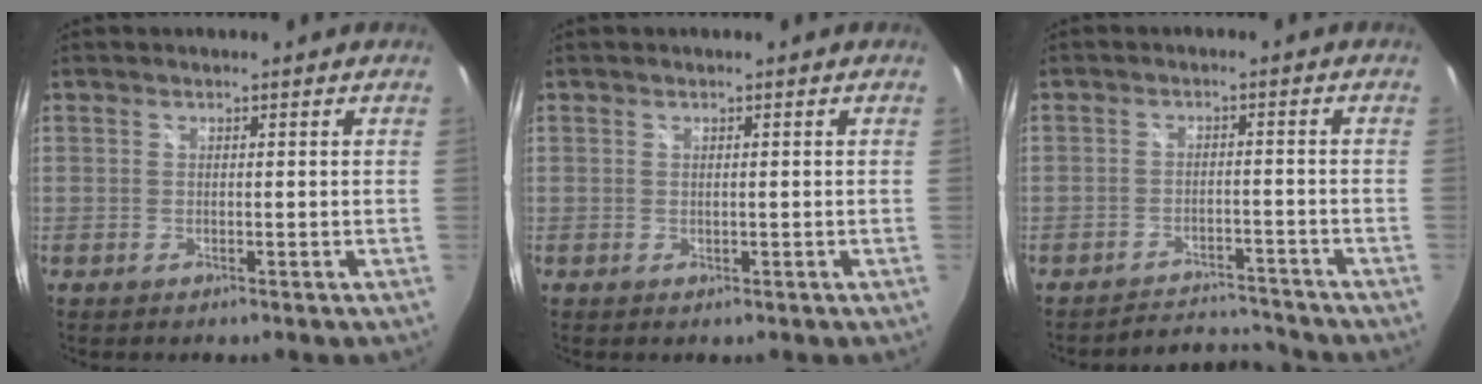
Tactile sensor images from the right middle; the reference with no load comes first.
{"total": 0.0}
{"total": 7.0, "force": [-6.9, 1.2, 0.2], "torque": [-0.019, 0.013, -0.101]}